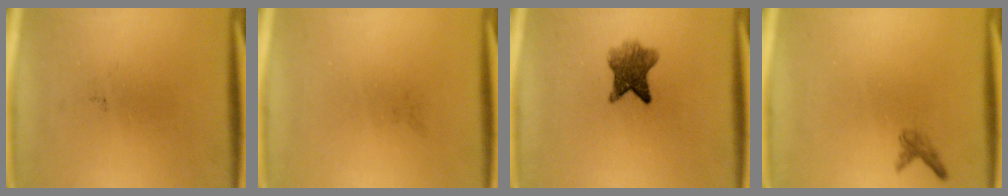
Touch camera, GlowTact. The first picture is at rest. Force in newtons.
{"total": 0.0}
{"total": 6.0}
{"total": 1.1}